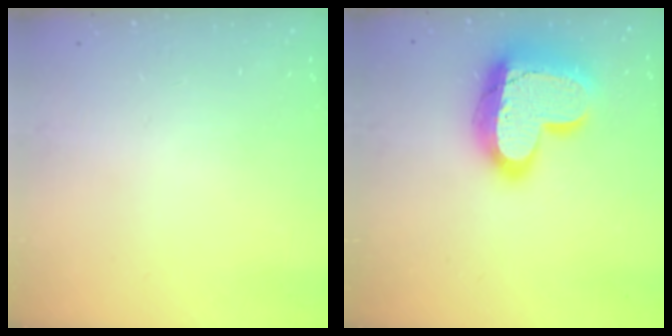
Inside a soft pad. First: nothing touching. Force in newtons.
{"total": 21.7, "press": 21.6, "slide": 1.9}